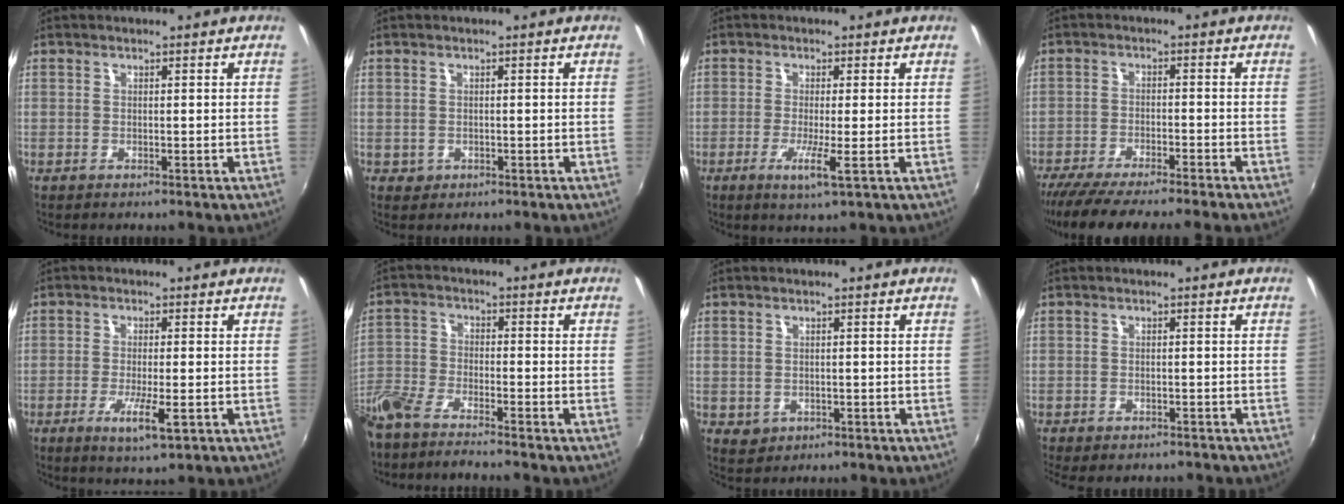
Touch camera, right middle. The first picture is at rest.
{"total": 1.1, "force": [-0.2, 1.0, 0.3], "torque": [-0.003, -0.002, -0.002]}
{"total": 4.2, "force": [-1.4, -0.4, 3.9], "torque": [-0.083, -0.015, -0.030]}
{"total": 11.7, "force": [-10.3, 0.0, 5.5], "torque": [-0.120, -0.031, -0.165]}
{"total": 5.7, "force": [-2.3, 0.8, 5.1], "torque": [-0.103, -0.017, -0.040]}
{"total": 8.9, "force": [-7.7, 1.2, 4.2], "torque": [-0.107, -0.018, -0.155]}
{"total": 2.3, "force": [-0.4, 2.1, 0.9], "torque": [-0.016, -0.003, -0.002]}
{"total": 6.2, "force": [-5.2, 1.9, 2.7], "torque": [-0.061, -0.025, -0.073]}